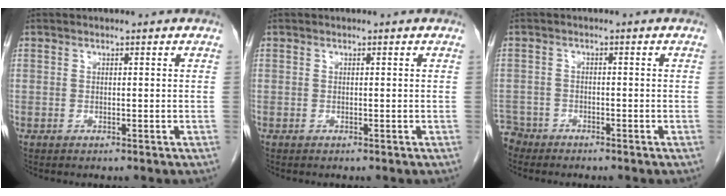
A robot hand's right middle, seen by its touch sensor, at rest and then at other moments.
{"total": 0.0}
{"total": 3.1, "force": [-2.8, 1.1, -0.8], "torque": [0.015, -0.003, -0.057]}